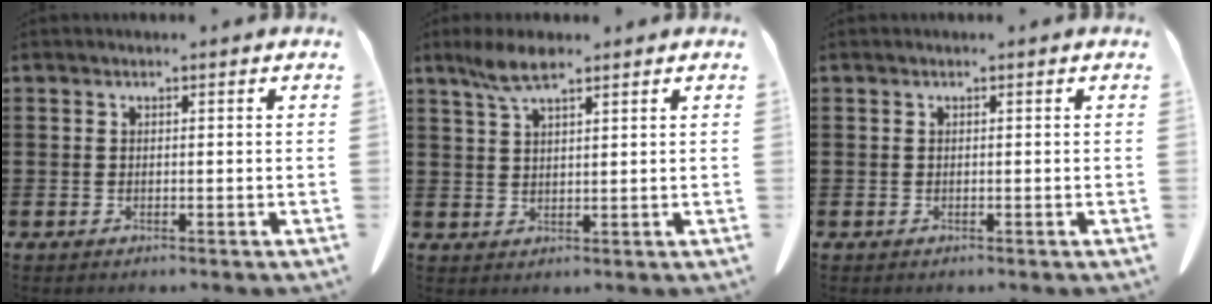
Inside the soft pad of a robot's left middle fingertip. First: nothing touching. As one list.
[{"total": 5.0, "force": [3.2, 1.2, 3.6], "torque": [-0.078, 0.003, 0.058]}, {"total": 0.0}]